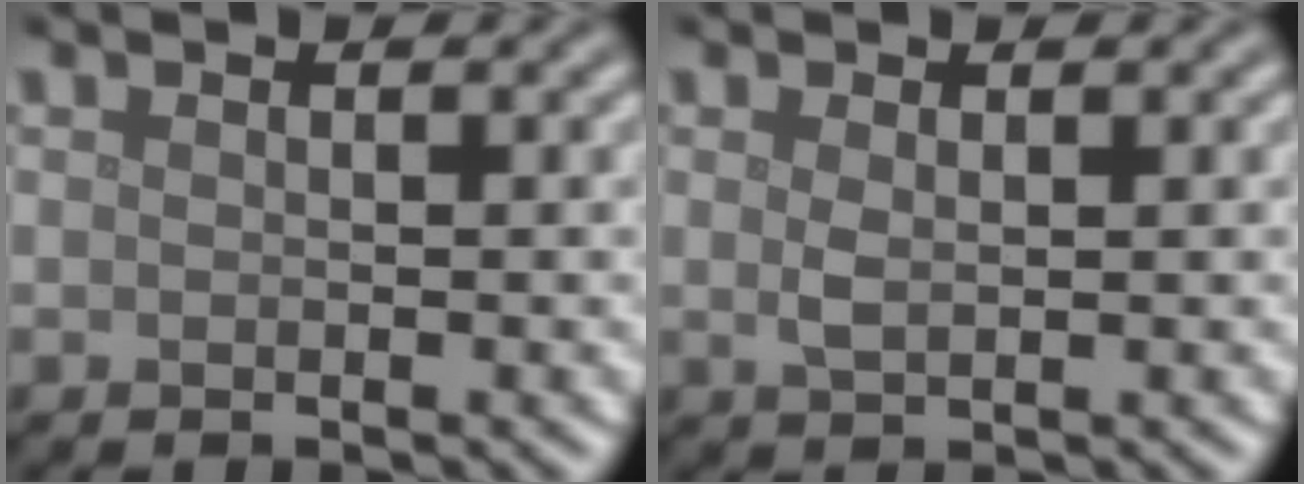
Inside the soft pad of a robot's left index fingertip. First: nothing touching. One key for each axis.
{"total": 1.2, "fx": 0.4, "fy": 0.5, "fz": 1.1, "tx": -0.026, "ty": -0.002, "tz": 0.009}